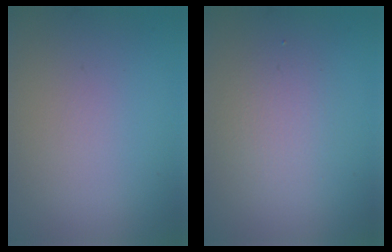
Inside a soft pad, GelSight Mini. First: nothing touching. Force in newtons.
{"total": 2.2, "press": 2.2, "slide": 0.1}